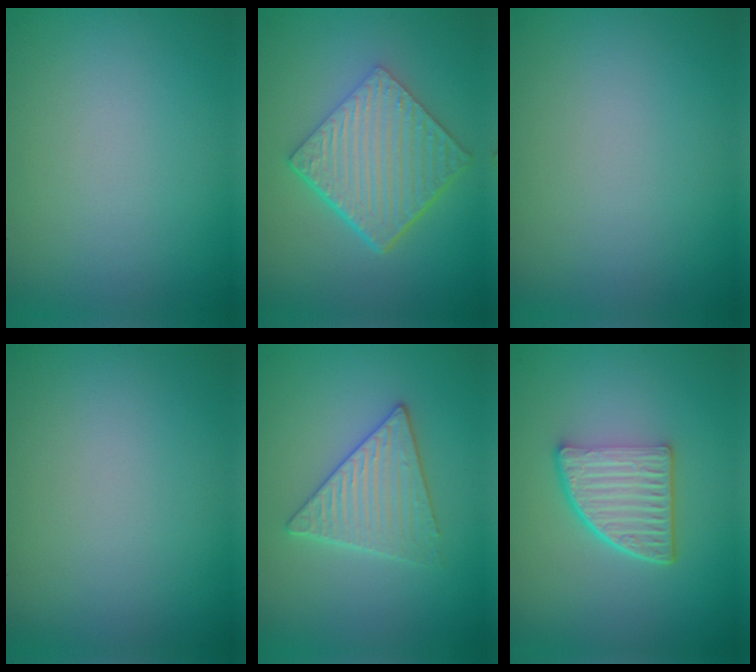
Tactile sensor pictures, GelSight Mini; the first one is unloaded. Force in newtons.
{"total": 7.1, "press": 4.7, "slide": 5.3}
{"total": 0.0}
{"total": 0.0}
{"total": 3.3, "press": 3.2, "slide": 0.3}
{"total": 5.3, "press": 3.8, "slide": 3.8}